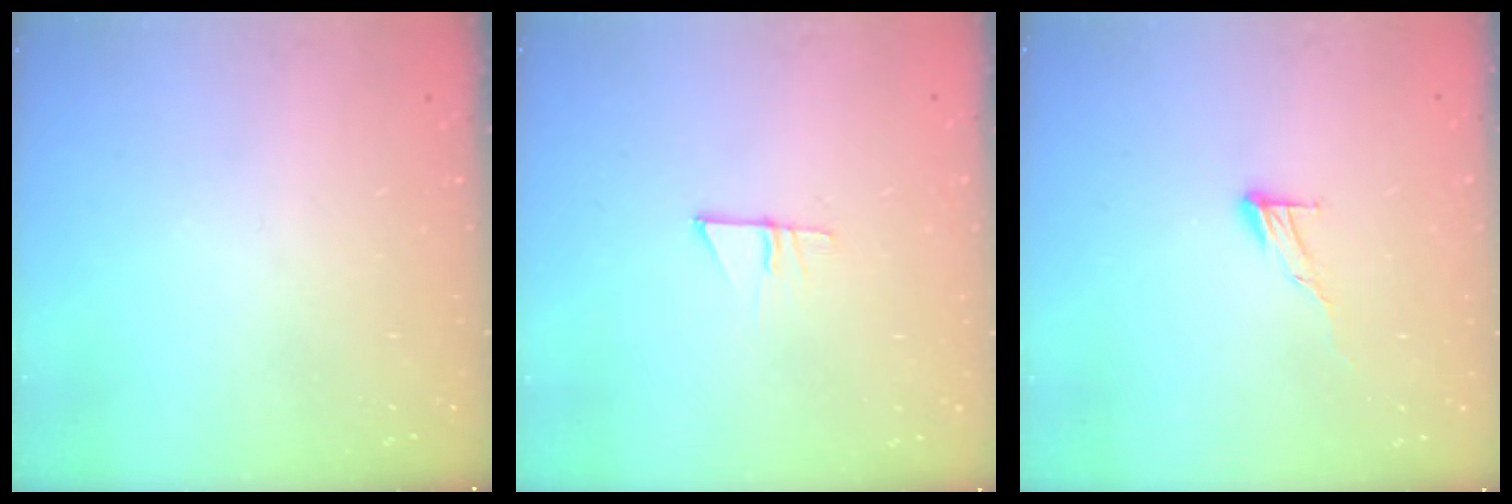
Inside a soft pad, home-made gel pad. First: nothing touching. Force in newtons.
{"total": 7.0, "press": 7.0, "slide": 0.5}
{"total": 6.9, "press": 6.8, "slide": 0.4}